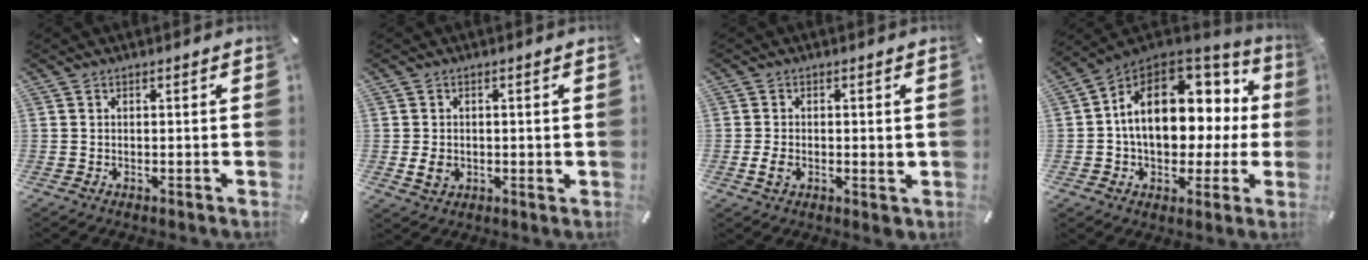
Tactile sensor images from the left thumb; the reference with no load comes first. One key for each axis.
{"total": 3.6, "fx": -0.3, "fy": 2.9, "fz": 2.2, "tx": -0.030, "ty": -0.004, "tz": -0.009}
{"total": 3.8, "fx": -0.5, "fy": 2.3, "fz": 3.0, "tx": -0.058, "ty": -0.004, "tz": -0.012}
{"total": 17.2, "fx": 2.6, "fy": 12.0, "fz": 12.1, "tx": -0.192, "ty": -0.012, "tz": 0.047}